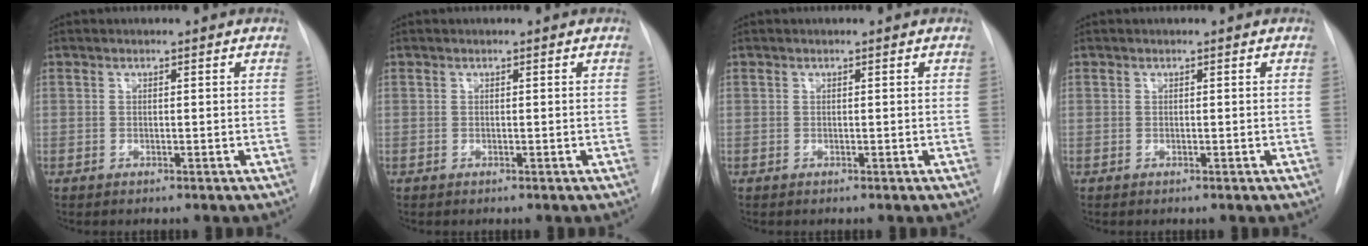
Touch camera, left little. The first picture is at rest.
{"total": 0.0}
{"total": 0.0}
{"total": 0.0}